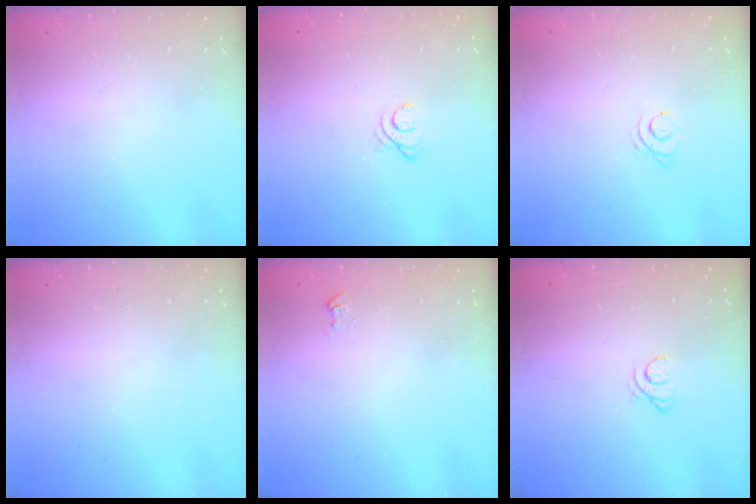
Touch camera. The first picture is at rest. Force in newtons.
{"total": 3.3, "press": 3.3, "slide": 0.2}
{"total": 4.0, "press": 3.9, "slide": 0.5}
{"total": 0.0}
{"total": 2.6, "press": 2.6, "slide": 0.3}
{"total": 2.1, "press": 2.1, "slide": 0.3}